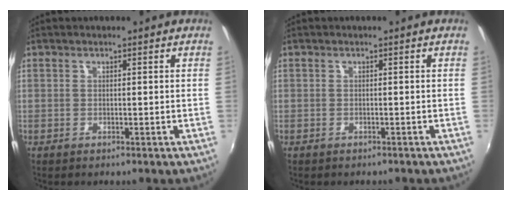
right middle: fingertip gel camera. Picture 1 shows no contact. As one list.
[{"total": 0.8, "force": [-0.6, 0.5, 0.0], "torque": [-0.005, 0.001, -0.008]}]